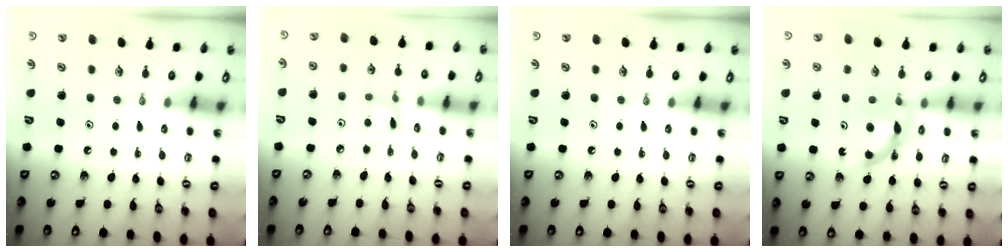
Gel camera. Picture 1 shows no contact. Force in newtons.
{"total": 2.6, "press": 2.6, "slide": 0.4}
{"total": 0.0}
{"total": 7.5, "press": 7.5, "slide": 0.5}